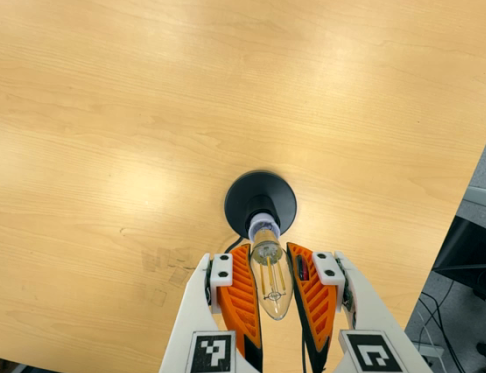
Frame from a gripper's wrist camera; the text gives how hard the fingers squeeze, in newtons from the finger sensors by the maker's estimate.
{"total": 21.1, "left": 23.1, "right": 19.0}